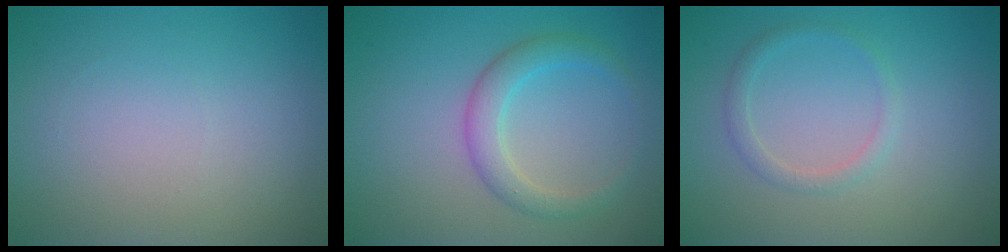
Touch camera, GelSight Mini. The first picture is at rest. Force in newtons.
{"total": 2.8, "press": 2.8, "slide": 0.1}
{"total": 1.4, "press": 1.4, "slide": 0.1}